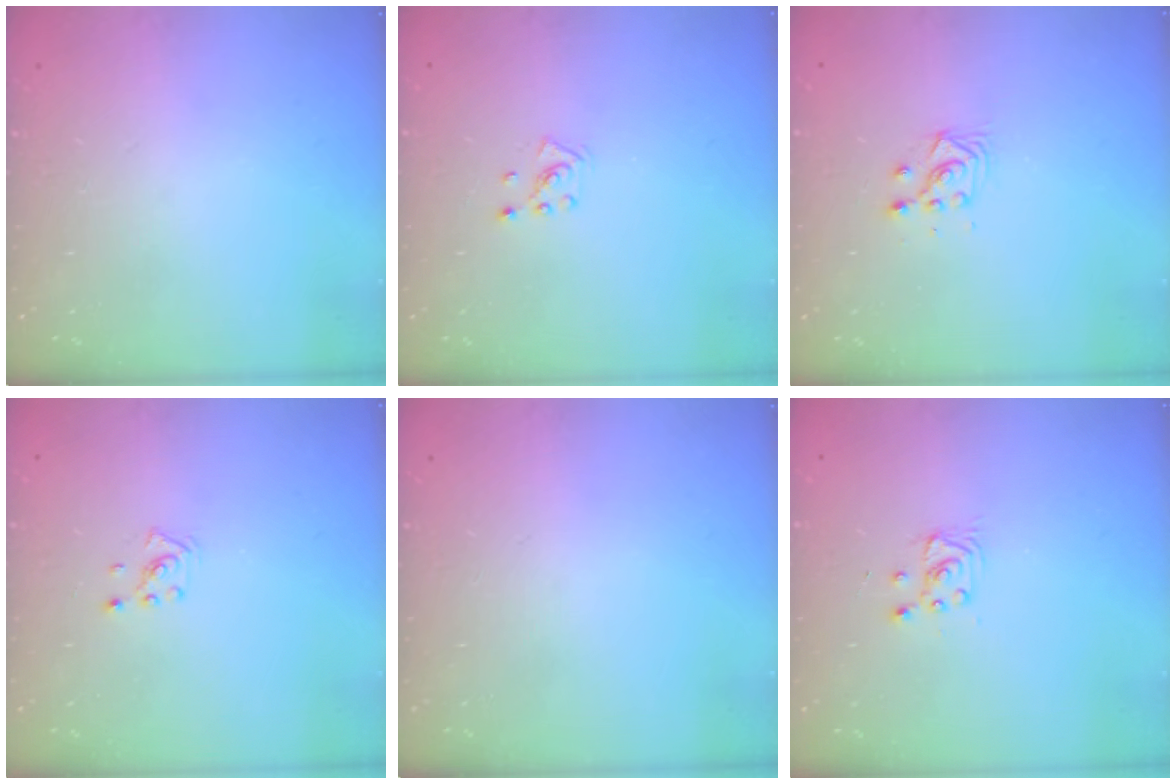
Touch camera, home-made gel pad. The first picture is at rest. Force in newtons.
{"total": 2.2, "press": 2.2, "slide": 0.3}
{"total": 3.5, "press": 3.4, "slide": 1.1}
{"total": 2.0, "press": 2.0, "slide": 0.6}
{"total": 0.0}
{"total": 2.9, "press": 2.9, "slide": 0.4}